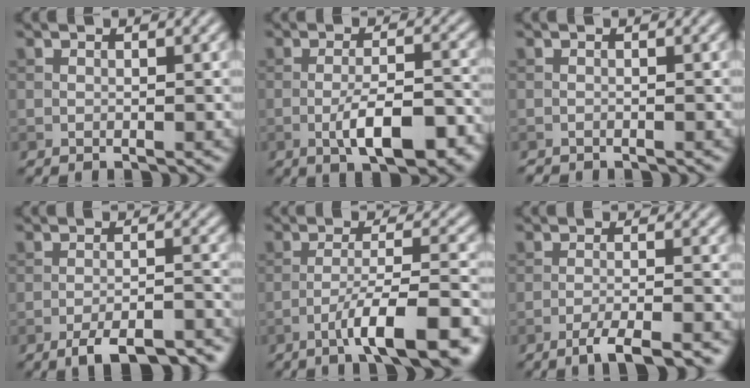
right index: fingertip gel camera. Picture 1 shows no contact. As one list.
[{"total": 7.1, "force": [-2.9, 2.3, 6.0], "torque": [-0.103, 0.000, -0.046]}, {"total": 0.7, "force": [-0.7, 0.1, 0.0], "torque": [0.003, -0.003, -0.014]}, {"total": 7.3, "force": [-5.6, 1.9, 4.3], "torque": [-0.067, -0.005, -0.082]}, {"total": 9.2, "force": [-5.2, 1.7, 7.4], "torque": [-0.111, 0.012, -0.080]}, {"total": 4.5, "force": [-3.3, 0.8, 3.0], "torque": [-0.047, 0.002, -0.057]}]